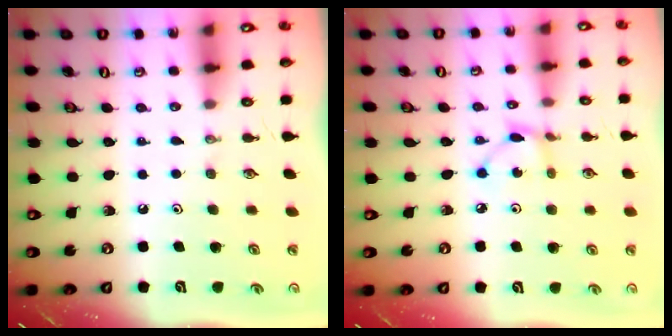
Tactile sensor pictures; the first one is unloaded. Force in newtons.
{"total": 2.8, "press": 2.8, "slide": 0.1}